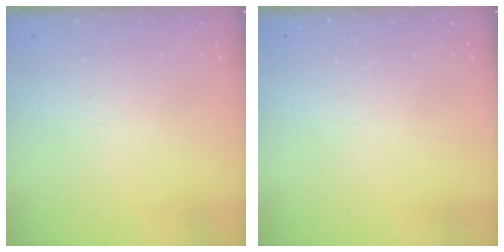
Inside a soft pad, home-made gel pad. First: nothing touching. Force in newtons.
{"total": 0.0}